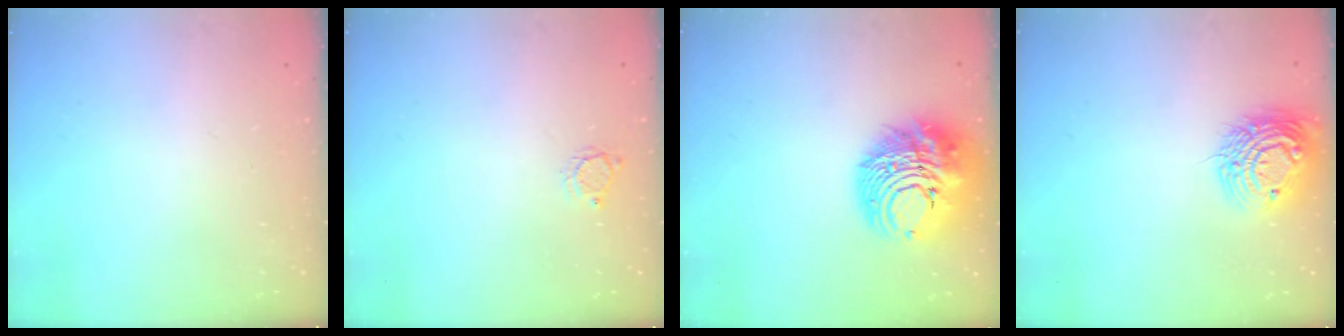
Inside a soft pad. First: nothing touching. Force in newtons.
{"total": 3.0, "press": 3.0, "slide": 0.3}
{"total": 16.5, "press": 16.4, "slide": 2.1}
{"total": 15.1, "press": 15.0, "slide": 1.1}